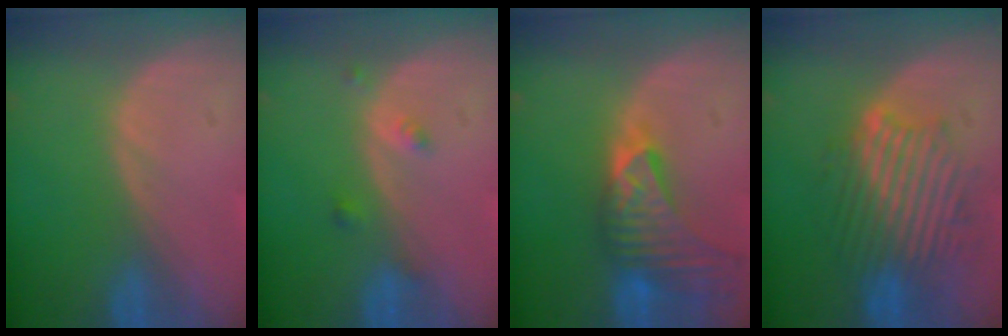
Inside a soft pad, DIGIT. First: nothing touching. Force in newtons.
{"total": 1.8, "press": 1.8, "slide": 0.1}
{"total": 9.1, "press": 8.3, "slide": 3.8}
{"total": 9.3, "press": 9.3, "slide": 0.9}